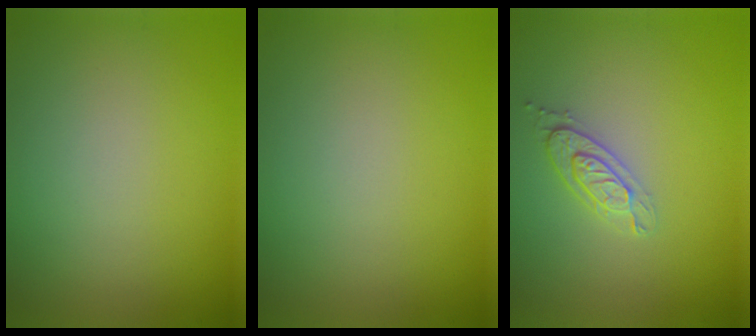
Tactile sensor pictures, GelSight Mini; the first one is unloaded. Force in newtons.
{"total": 0.0}
{"total": 2.0, "press": 1.9, "slide": 0.6}